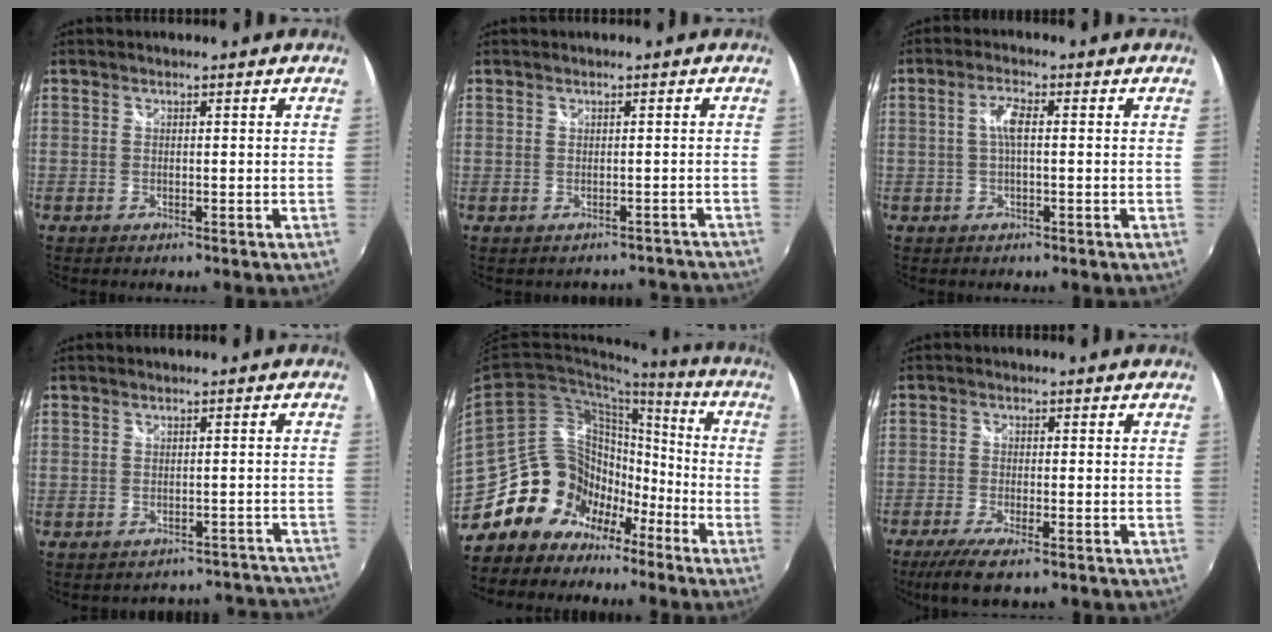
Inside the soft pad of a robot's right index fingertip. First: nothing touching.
{"total": 4.7, "force": [-3.8, 2.8, 0.0], "torque": [0.023, 0.031, -0.035]}
{"total": 3.3, "force": [0.2, 0.8, 3.2], "torque": [-0.065, 0.006, 0.004]}
{"total": 8.9, "force": [-8.1, 3.8, -0.2], "torque": [0.024, 0.046, -0.081]}
{"total": 17.8, "force": [-11.1, 12.3, 6.5], "torque": [-0.127, 0.045, -0.173]}
{"total": 7.6, "force": [-5.2, 1.7, 5.3], "torque": [-0.125, -0.029, -0.093]}